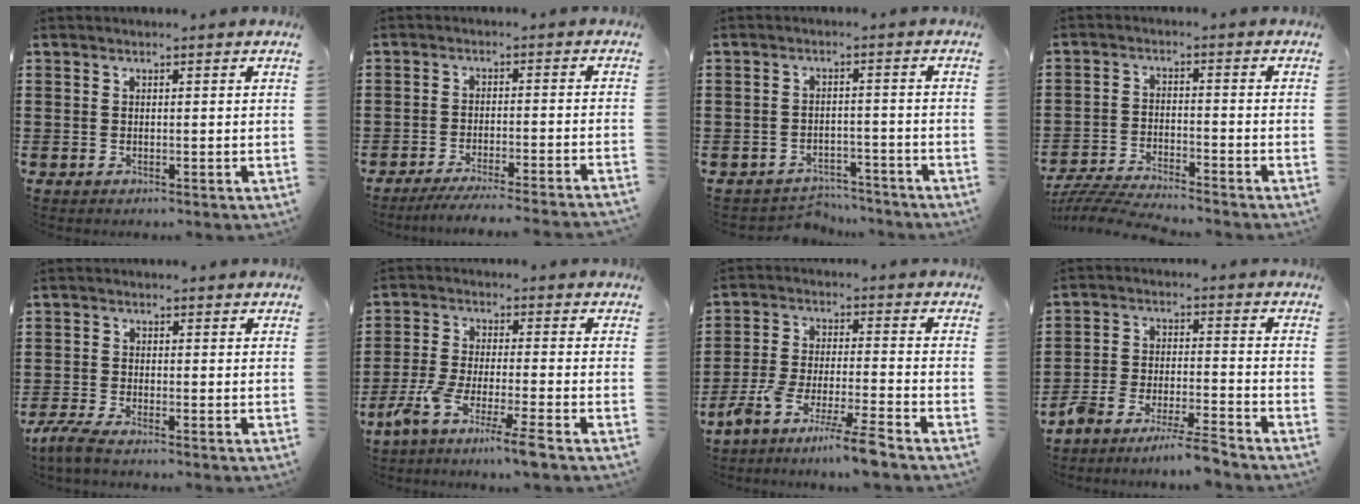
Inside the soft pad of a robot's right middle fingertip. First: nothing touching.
{"total": 3.9, "force": [-3.6, -0.4, 1.5], "torque": [-0.023, -0.006, -0.071]}
{"total": 3.4, "force": [-3.3, 0.7, -0.1], "torque": [-0.005, 0.002, -0.071]}
{"total": 5.1, "force": [-5.0, 0.1, 1.2], "torque": [-0.040, -0.008, -0.104]}
{"total": 2.7, "force": [-2.2, 0.0, 1.5], "torque": [-0.040, -0.006, -0.047]}
{"total": 7.0, "force": [-5.6, -0.6, 4.1], "torque": [-0.092, -0.019, -0.112]}
{"total": 8.2, "force": [-7.3, -0.8, 3.6], "torque": [-0.078, -0.012, -0.144]}
{"total": 6.7, "force": [-6.6, -0.5, 1.1], "torque": [-0.017, 0.001, -0.129]}